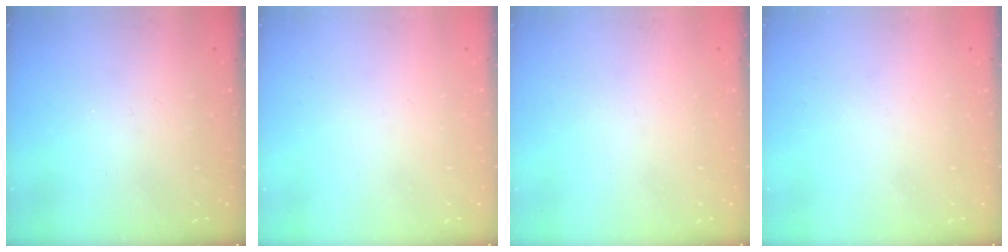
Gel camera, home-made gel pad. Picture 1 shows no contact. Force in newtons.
{"total": 0.0}
{"total": 0.0}
{"total": 0.0}